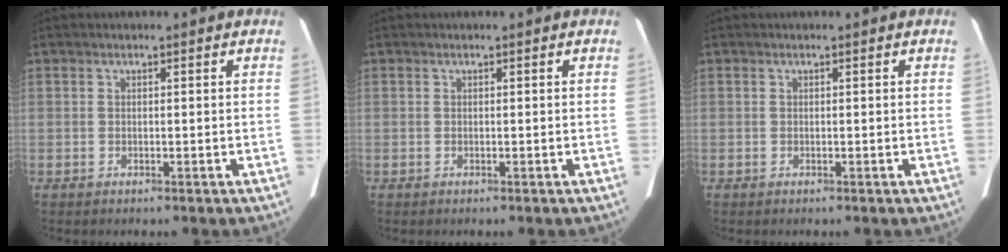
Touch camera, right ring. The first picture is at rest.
{"total": 0.0}
{"total": 0.0}